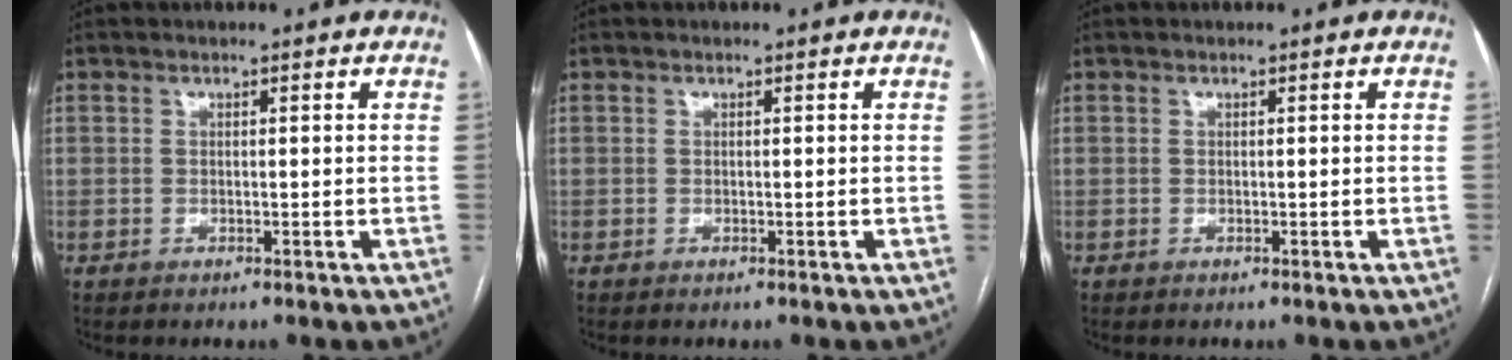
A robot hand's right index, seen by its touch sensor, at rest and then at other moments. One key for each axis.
{"total": 0.0}
{"total": 0.0}